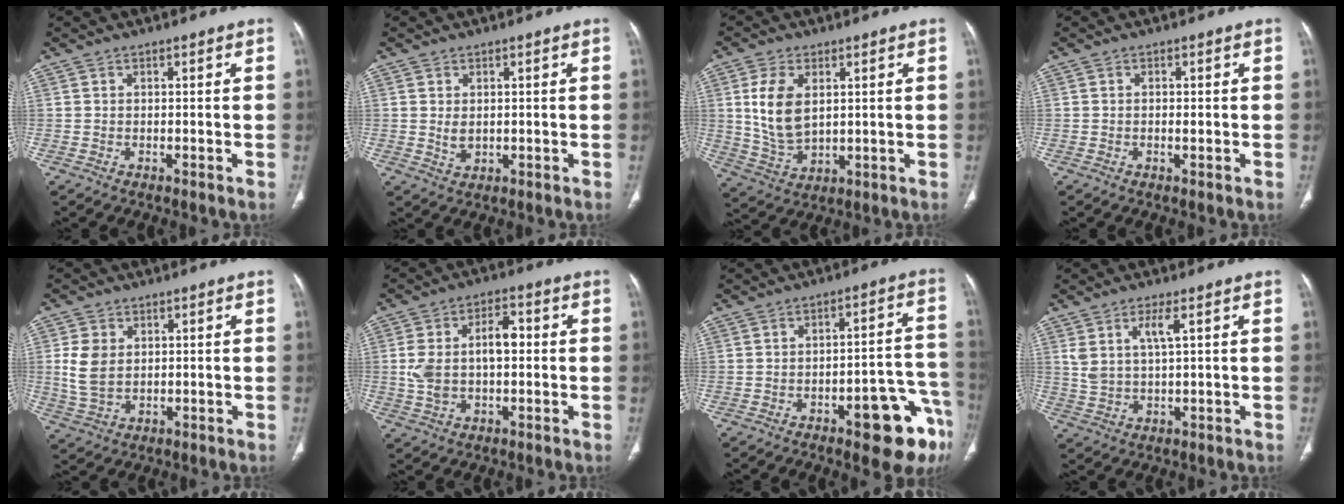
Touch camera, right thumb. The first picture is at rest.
{"total": 2.4, "force": [0.4, 1.7, 1.6], "torque": [-0.019, -0.006, 0.014]}
{"total": 10.1, "force": [2.3, 6.0, 7.8], "torque": [-0.145, -0.012, 0.056]}
{"total": 0.9, "force": [-0.2, 0.4, 0.8], "torque": [-0.017, -0.001, -0.003]}
{"total": 6.5, "force": [1.1, 4.7, 4.4], "torque": [-0.081, -0.002, 0.031]}
{"total": 10.2, "force": [0.4, 5.8, 8.4], "torque": [-0.154, 0.030, 0.009]}
{"total": 13.9, "force": [-7.3, 4.1, 11.1], "torque": [-0.085, 0.058, -0.084]}
{"total": 5.2, "force": [2.4, 1.5, 4.4], "torque": [-0.088, -0.010, 0.054]}